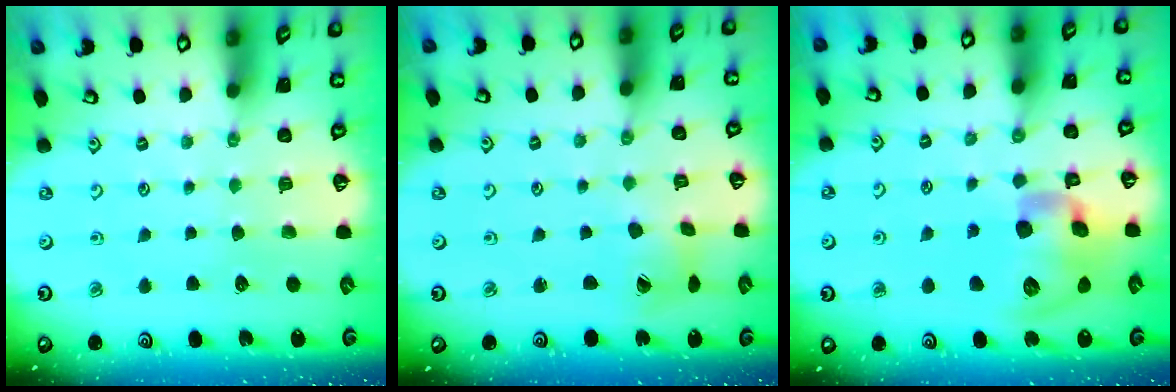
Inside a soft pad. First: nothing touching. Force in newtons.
{"total": 4.9, "press": 4.9, "slide": 0.5}
{"total": 16.8, "press": 16.7, "slide": 2.3}